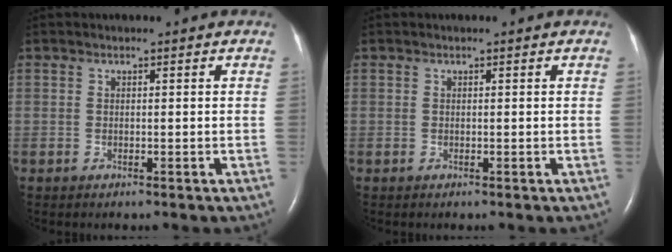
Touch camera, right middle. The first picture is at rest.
{"total": 0.0}